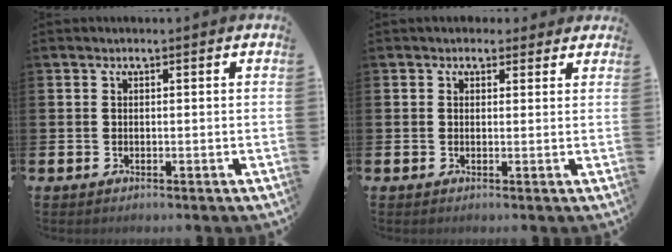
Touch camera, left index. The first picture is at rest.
{"total": 1.7, "force": [1.4, 1.0, -0.1], "torque": [0.011, 0.002, 0.021]}